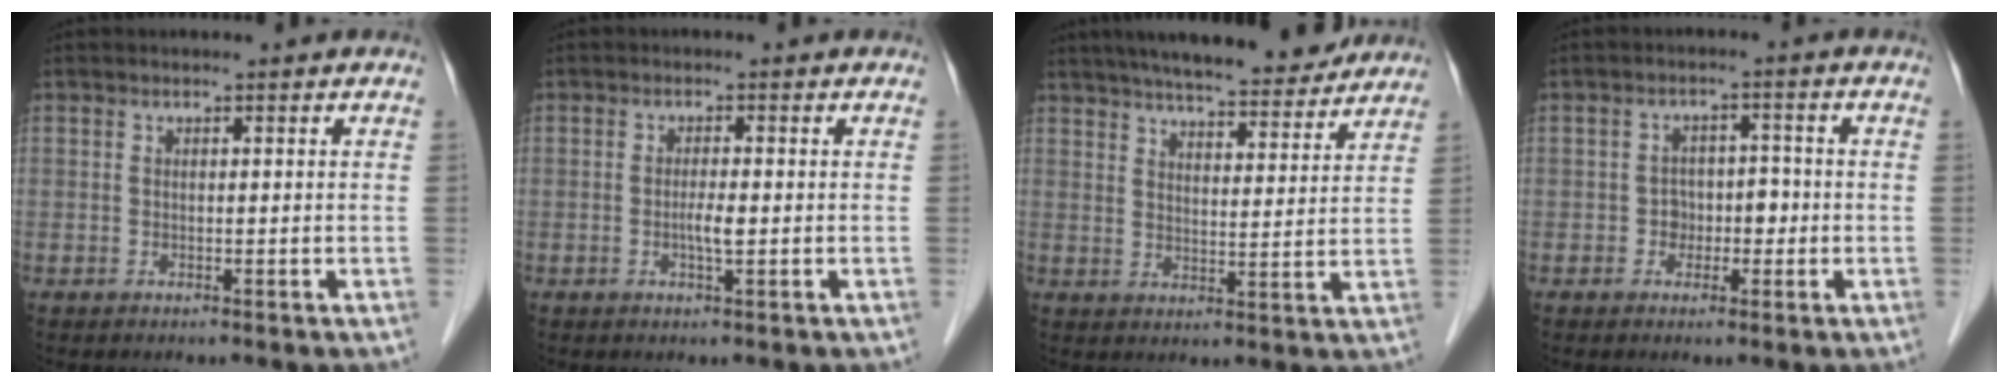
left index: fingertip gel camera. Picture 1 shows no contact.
{"total": 2.0, "force": [-0.3, 0.2, 2.0], "torque": [-0.039, 0.000, -0.006]}
{"total": 17.8, "force": [15.6, 3.1, 8.0], "torque": [-0.123, 0.022, 0.220]}
{"total": 3.4, "force": [-1.0, 2.6, 2.0], "torque": [-0.024, 0.014, -0.015]}